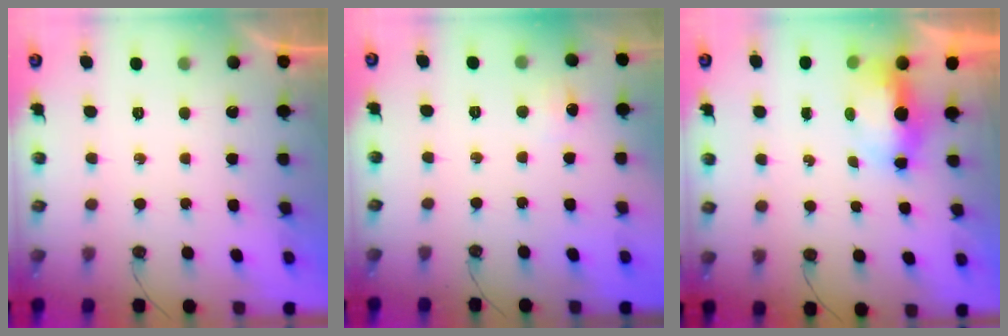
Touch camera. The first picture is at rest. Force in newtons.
{"total": 5.4, "press": 5.4, "slide": 0.7}
{"total": 10.5, "press": 7.5, "slide": 7.3}